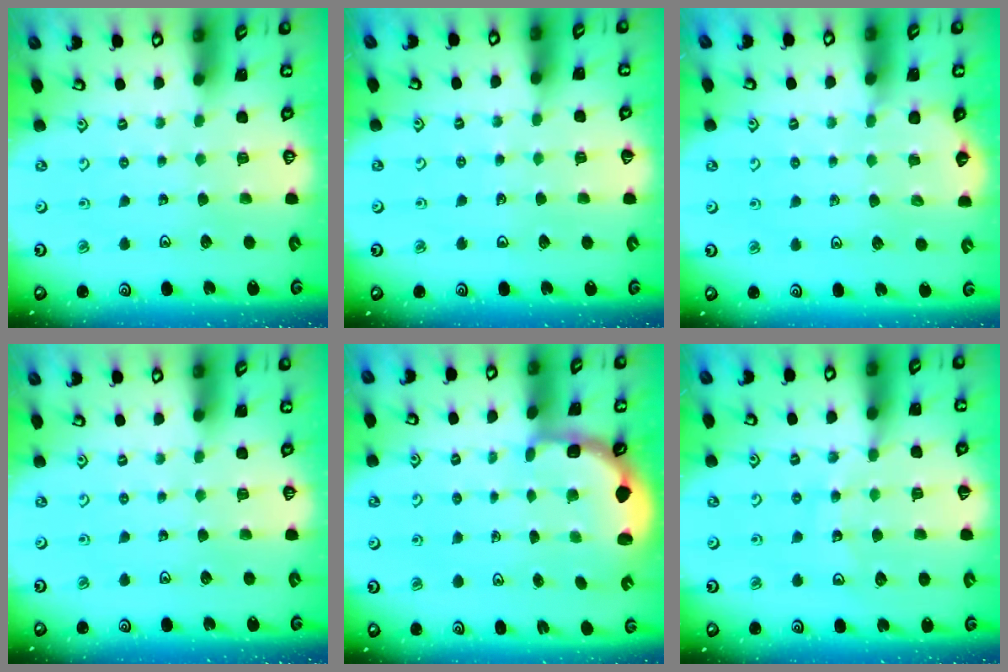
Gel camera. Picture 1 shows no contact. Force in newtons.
{"total": 2.4, "press": 2.4, "slide": 0.2}
{"total": 4.3, "press": 4.2, "slide": 0.7}
{"total": 0.0}
{"total": 2.5, "press": 2.2, "slide": 1.2}
{"total": 12.9, "press": 12.6, "slide": 2.8}